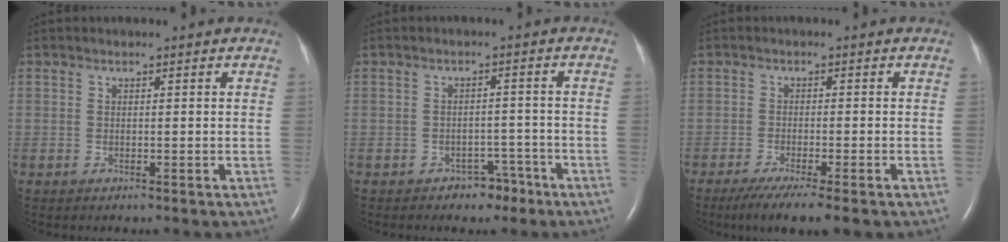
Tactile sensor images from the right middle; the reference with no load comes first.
{"total": 3.3, "force": [-2.3, 2.2, 0.9], "torque": [-0.011, 0.011, -0.026]}
{"total": 6.9, "force": [-4.9, 0.2, 4.9], "torque": [-0.079, -0.018, -0.077]}